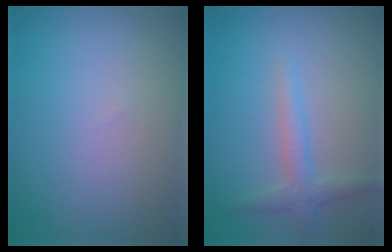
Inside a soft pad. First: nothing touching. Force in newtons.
{"total": 2.3, "press": 2.3, "slide": 0.1}